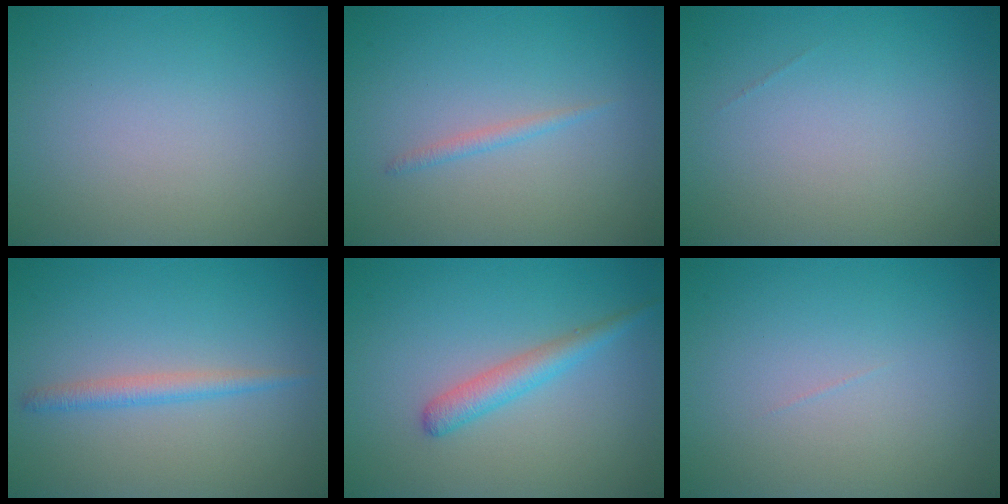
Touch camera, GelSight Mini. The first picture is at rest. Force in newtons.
{"total": 0.9, "press": 0.9, "slide": 0.1}
{"total": 0.0}
{"total": 1.7, "press": 1.7, "slide": 0.1}
{"total": 2.3, "press": 2.3, "slide": 0.1}
{"total": 0.0}